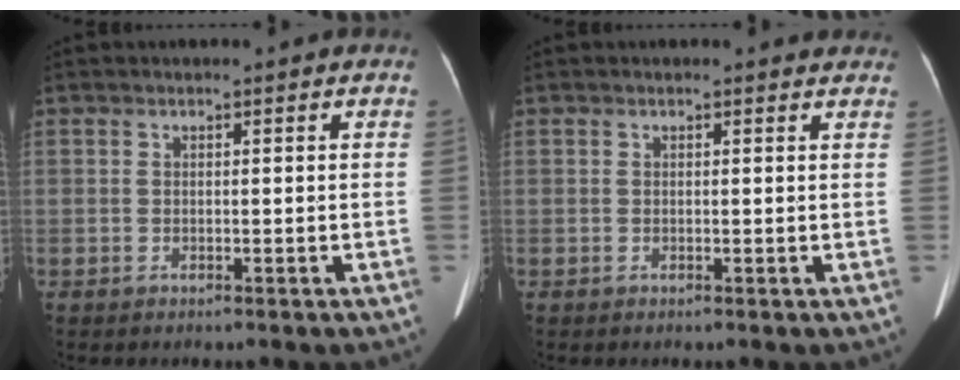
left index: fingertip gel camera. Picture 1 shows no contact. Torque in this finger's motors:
{"motor_torque": [0.15, -0.21, 0.01, 0.00]}